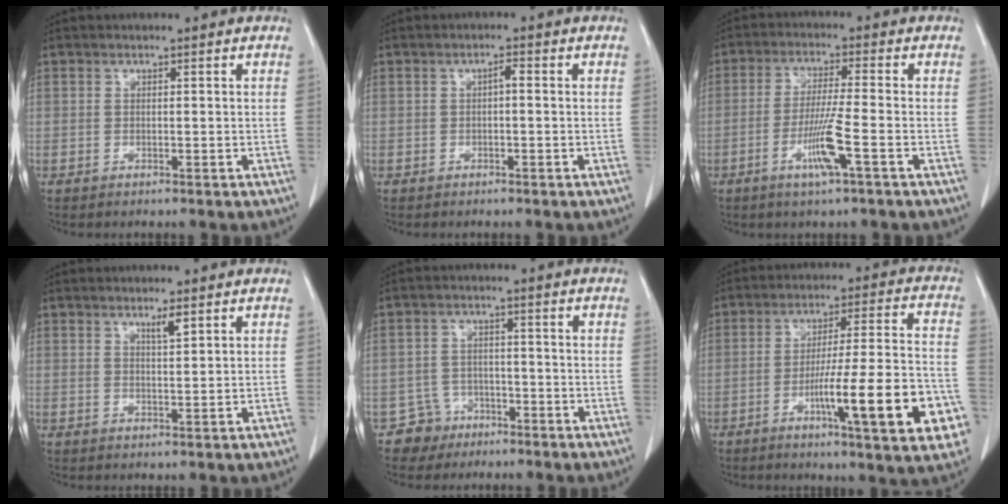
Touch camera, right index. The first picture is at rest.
{"total": 1.2, "force": [0.0, 0.3, 1.2], "torque": [-0.020, 0.004, -0.001]}
{"total": 7.2, "force": [-2.9, -0.4, 6.5], "torque": [-0.126, -0.012, -0.056]}
{"total": 2.0, "force": [1.3, 0.1, 1.5], "torque": [-0.031, -0.004, 0.024]}
{"total": 4.6, "force": [-2.8, 3.6, -0.6], "torque": [0.014, 0.013, -0.047]}
{"total": 18.2, "force": [-6.6, 1.8, 16.9], "torque": [-0.208, 0.007, -0.089]}